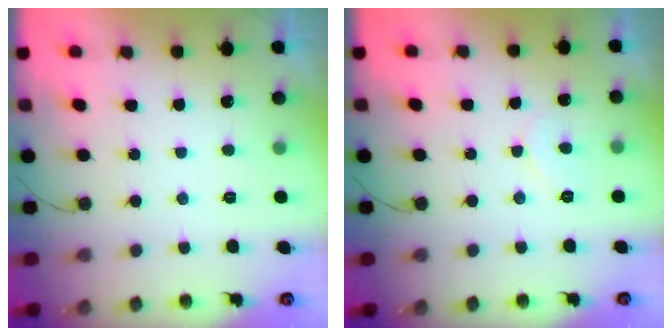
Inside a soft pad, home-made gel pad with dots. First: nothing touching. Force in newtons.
{"total": 4.8, "press": 4.8, "slide": 0.5}